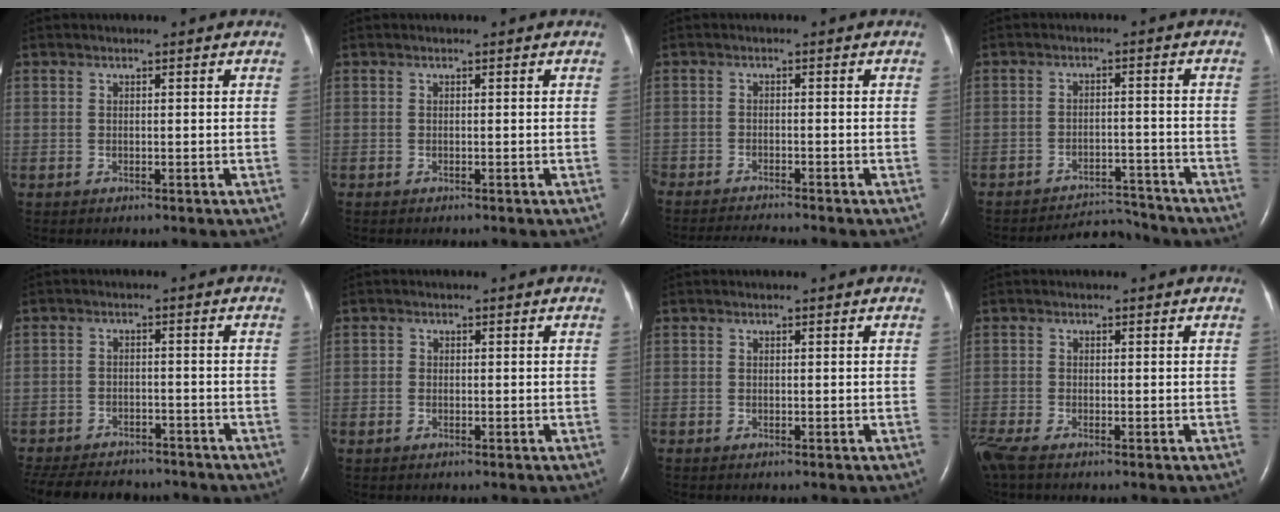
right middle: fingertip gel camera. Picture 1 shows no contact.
{"total": 0.0}
{"total": 6.4, "force": [-6.0, -0.3, 2.1], "torque": [-0.028, -0.021, -0.098]}
{"total": 6.1, "force": [-6.1, 0.4, -0.5], "torque": [0.003, 0.001, -0.097]}
{"total": 15.2, "force": [-13.1, 5.5, 5.5], "torque": [-0.138, -0.010, -0.180]}
{"total": 0.8, "force": [-0.2, 0.8, 0.3], "torque": [-0.004, 0.003, -0.002]}
{"total": 0.0}
{"total": 3.7, "force": [-2.7, 1.0, 2.3], "torque": [-0.063, -0.013, -0.057]}